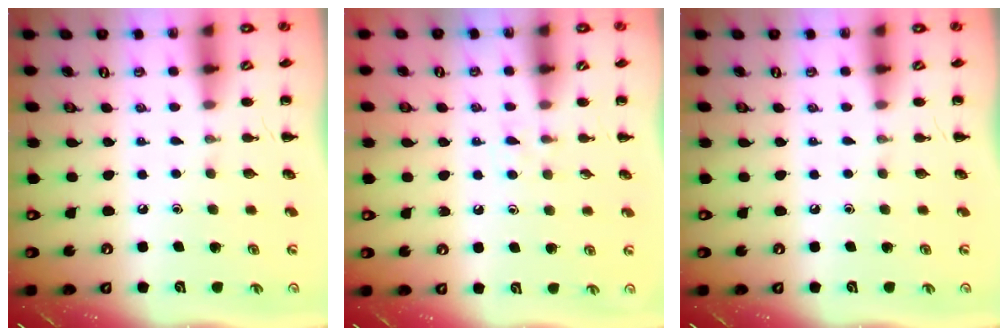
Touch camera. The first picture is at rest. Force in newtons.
{"total": 4.0, "press": 3.6, "slide": 1.6}
{"total": 0.0}